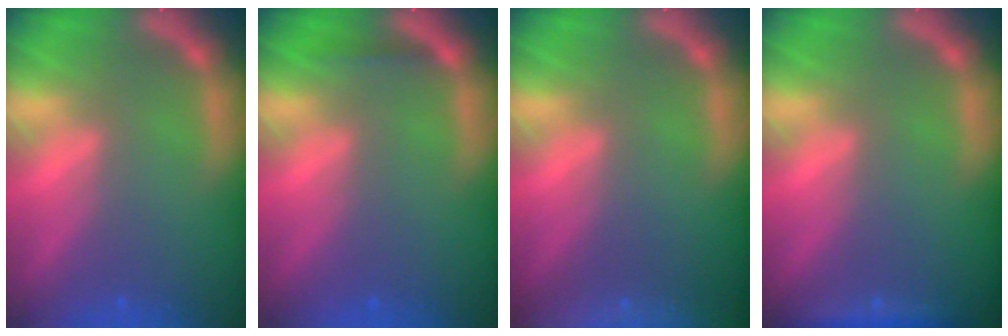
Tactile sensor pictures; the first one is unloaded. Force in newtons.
{"total": 0.9}
{"total": 10.0}
{"total": 1.9}